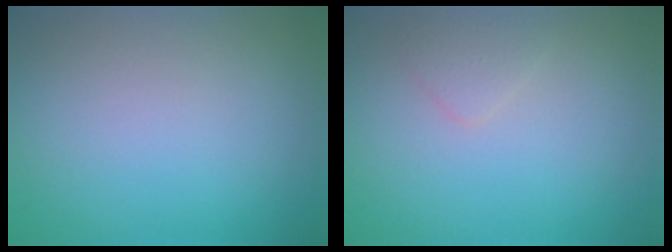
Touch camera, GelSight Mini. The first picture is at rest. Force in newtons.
{"total": 1.1, "press": 1.1, "slide": 0.0}